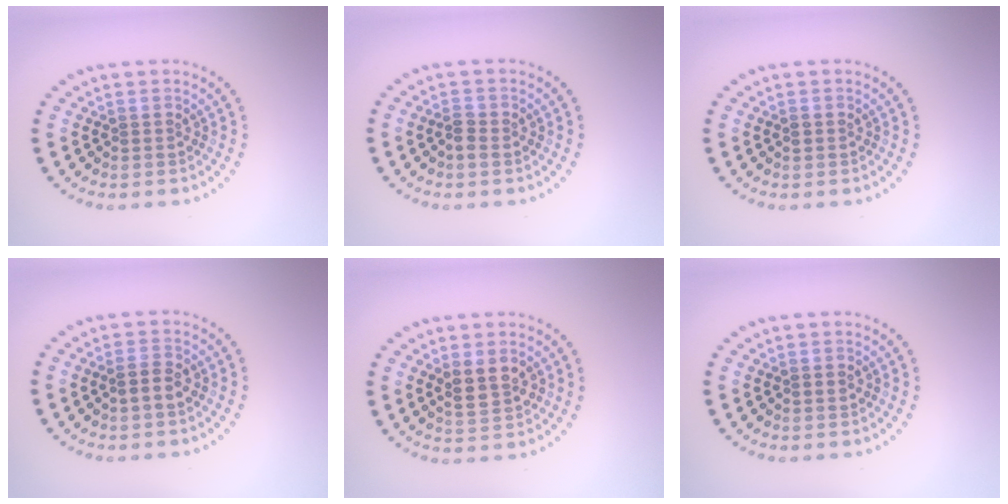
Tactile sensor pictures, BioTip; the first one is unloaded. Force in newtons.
{"total": 1.3, "press": 1.3, "slide": 0.2}
{"total": 0.9, "press": 0.9, "slide": 0.1}
{"total": 1.9, "press": 1.8, "slide": 0.7}
{"total": 2.9, "press": 2.8, "slide": 0.5}
{"total": 1.0, "press": 0.9, "slide": 0.2}